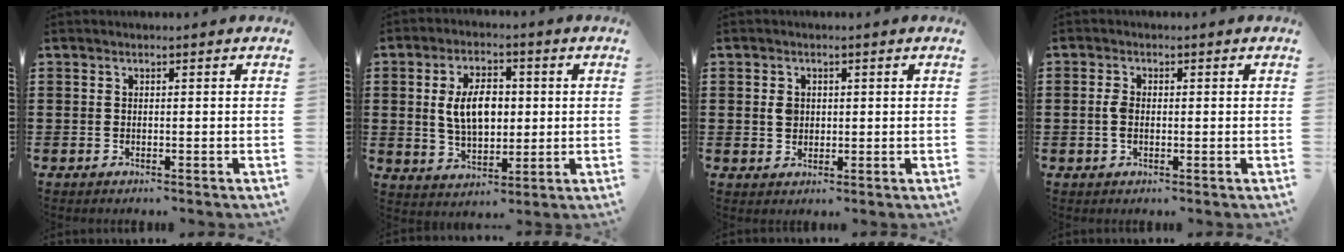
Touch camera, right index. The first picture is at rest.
{"total": 7.6, "force": [0.7, 4.4, 6.2], "torque": [-0.123, 0.004, 0.003]}
{"total": 2.2, "force": [0.2, 1.8, 1.3], "torque": [-0.031, 0.009, 0.003]}
{"total": 2.1, "force": [-0.2, 1.1, 1.8], "torque": [-0.043, 0.000, -0.007]}